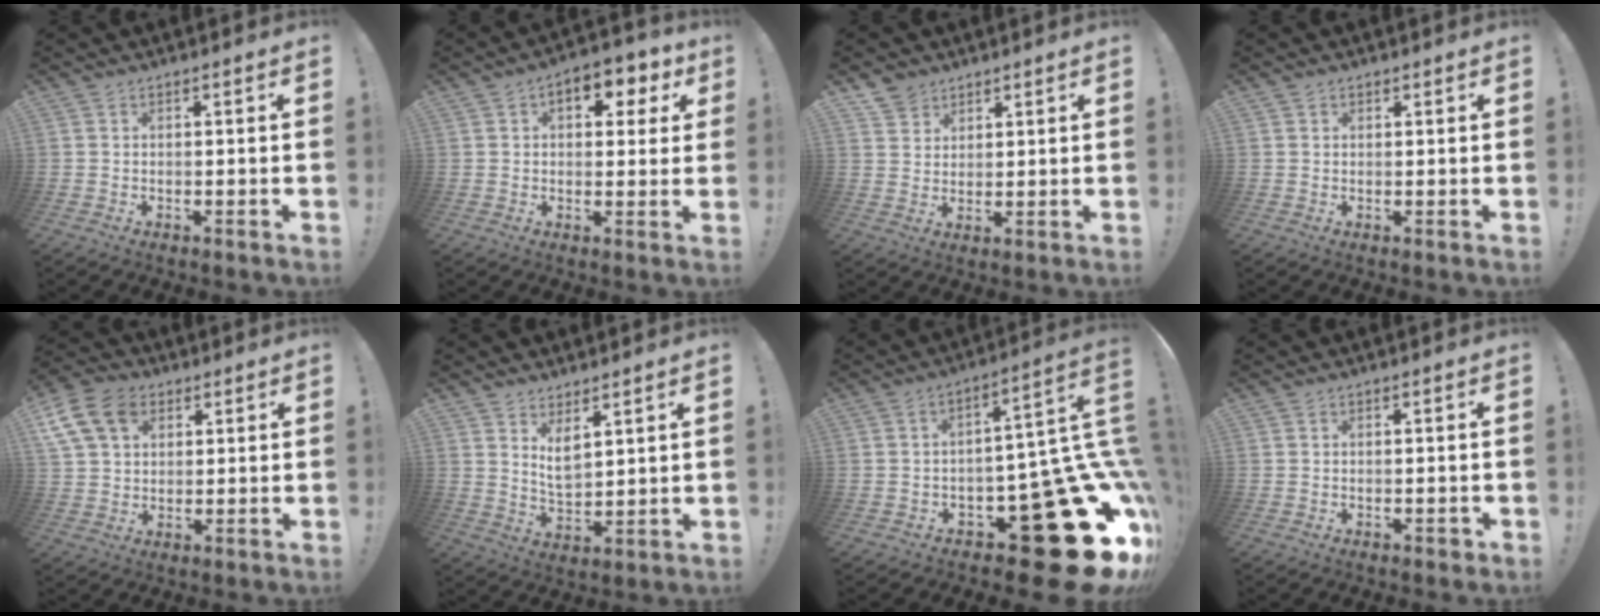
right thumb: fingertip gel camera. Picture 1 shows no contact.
{"total": 7.6, "force": [2.7, 4.8, 5.2], "torque": [-0.057, -0.010, 0.043]}
{"total": 5.5, "force": [4.0, 3.7, 0.4], "torque": [-0.011, -0.025, 0.080]}
{"total": 1.0, "force": [0.7, 0.6, 0.3], "torque": [0.003, -0.002, 0.012]}
{"total": 13.9, "force": [5.8, 10.0, 7.8], "torque": [-0.140, -0.020, 0.114]}
{"total": 6.4, "force": [4.2, 2.9, 3.7], "torque": [-0.062, -0.031, 0.079]}
{"total": 28.4, "force": [-12.4, 11.2, 23.1], "torque": [-0.232, 0.045, -0.171]}
{"total": 1.0, "force": [-0.3, 0.8, 0.6], "torque": [-0.005, 0.002, -0.006]}